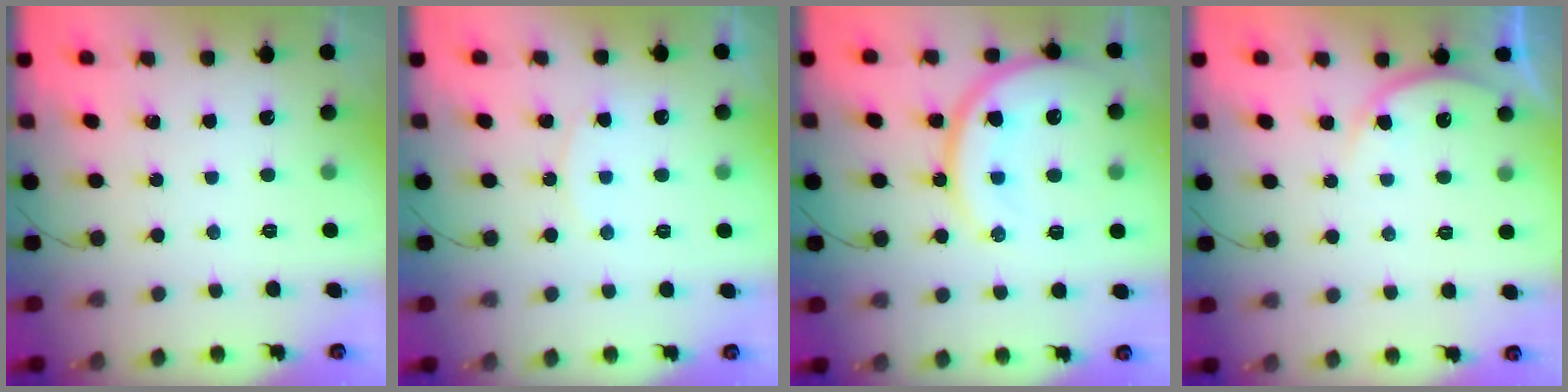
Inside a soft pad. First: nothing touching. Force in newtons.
{"total": 5.5, "press": 5.5, "slide": 0.5}
{"total": 17.5, "press": 17.4, "slide": 1.7}
{"total": 7.7, "press": 7.7, "slide": 0.4}